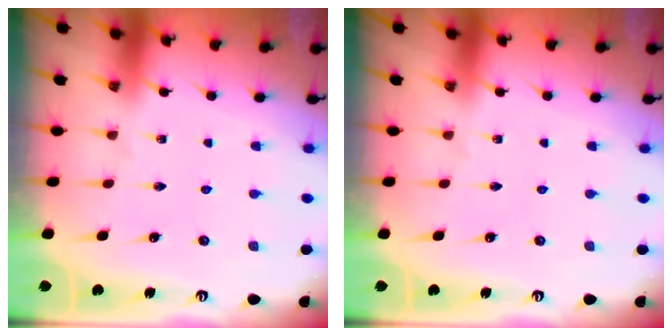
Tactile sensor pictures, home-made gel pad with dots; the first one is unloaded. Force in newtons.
{"total": 0.0}